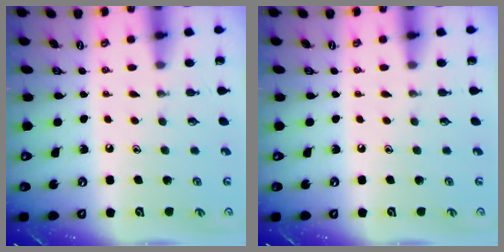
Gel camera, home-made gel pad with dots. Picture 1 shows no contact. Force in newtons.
{"total": 0.0}